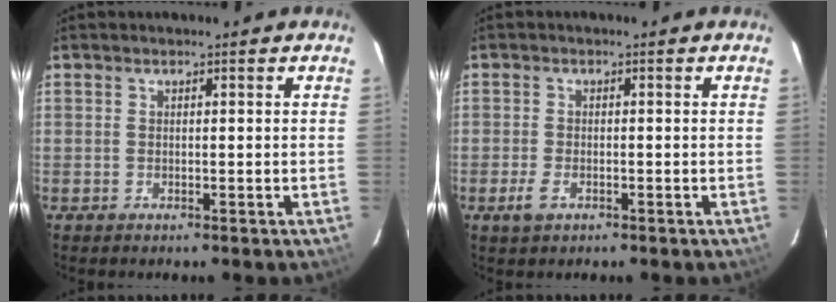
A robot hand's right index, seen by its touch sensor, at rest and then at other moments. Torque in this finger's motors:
{"motor_torque": [0.37, -0.13, 0.17, 0.04]}